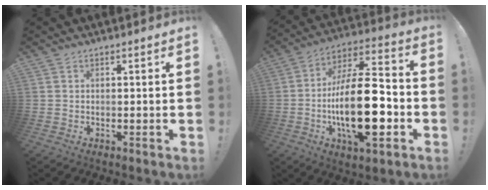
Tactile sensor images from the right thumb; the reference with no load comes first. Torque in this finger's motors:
{"motor_torque": [2.61, 2.40, 2.26, -0.51, 0.38]}